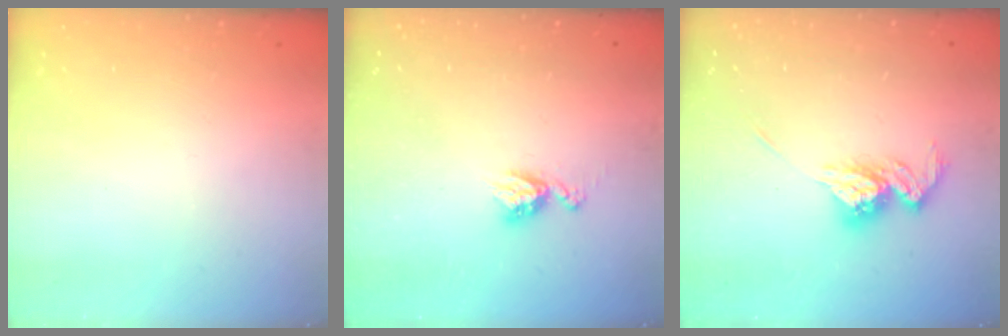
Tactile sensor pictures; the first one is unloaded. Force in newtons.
{"total": 5.0, "press": 4.9, "slide": 0.6}
{"total": 11.8, "press": 11.8, "slide": 0.5}